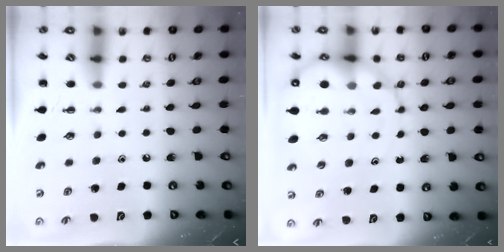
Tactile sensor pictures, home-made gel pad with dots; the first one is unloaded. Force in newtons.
{"total": 12.3, "press": 11.8, "slide": 3.7}